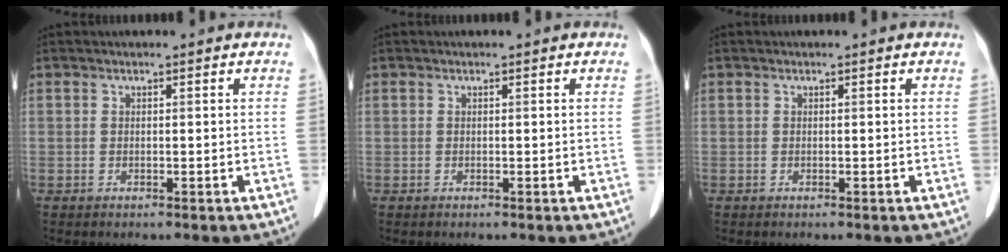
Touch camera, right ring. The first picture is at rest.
{"total": 0.0}
{"total": 0.0}